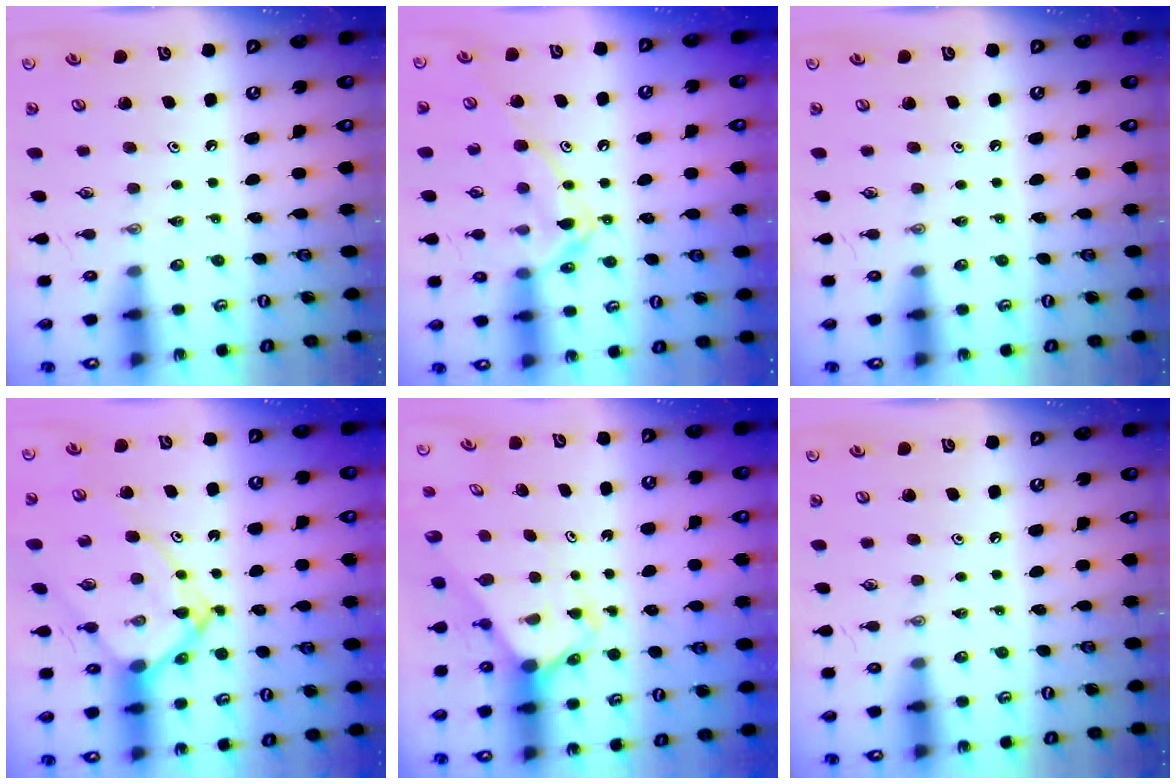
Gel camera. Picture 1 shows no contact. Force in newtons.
{"total": 12.8, "press": 12.7, "slide": 0.8}
{"total": 0.0}
{"total": 11.4, "press": 11.4, "slide": 1.1}
{"total": 2.3, "press": 2.3, "slide": 0.2}
{"total": 0.0}